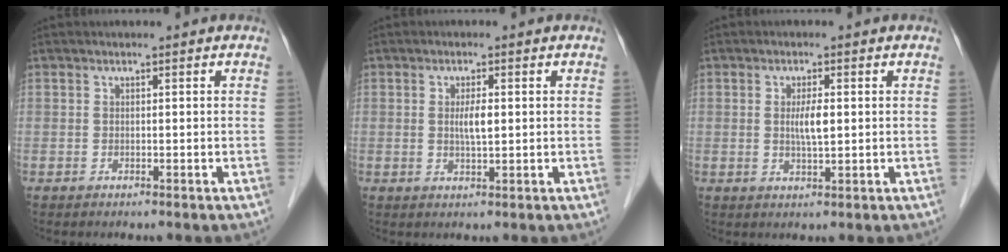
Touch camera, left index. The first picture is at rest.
{"total": 2.7, "force": [0.3, 0.4, 2.7], "torque": [-0.050, -0.001, 0.007]}
{"total": 3.2, "force": [0.4, 0.4, 3.1], "torque": [-0.059, -0.002, 0.007]}